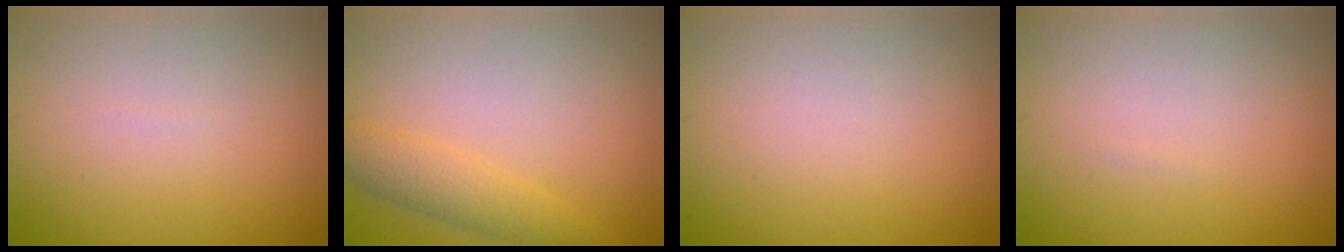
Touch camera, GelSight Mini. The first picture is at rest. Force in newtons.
{"total": 2.7, "press": 2.7, "slide": 0.1}
{"total": 0.0}
{"total": 0.0}